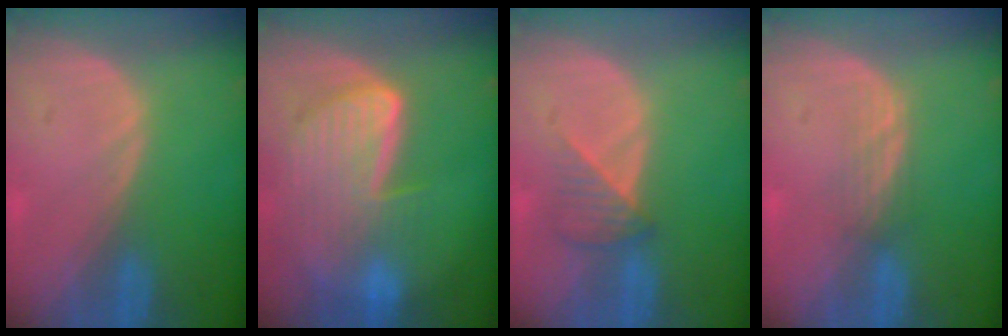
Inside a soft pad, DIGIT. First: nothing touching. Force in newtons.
{"total": 9.2, "press": 8.1, "slide": 4.3}
{"total": 3.4, "press": 3.3, "slide": 0.8}
{"total": 2.3, "press": 2.2, "slide": 0.5}